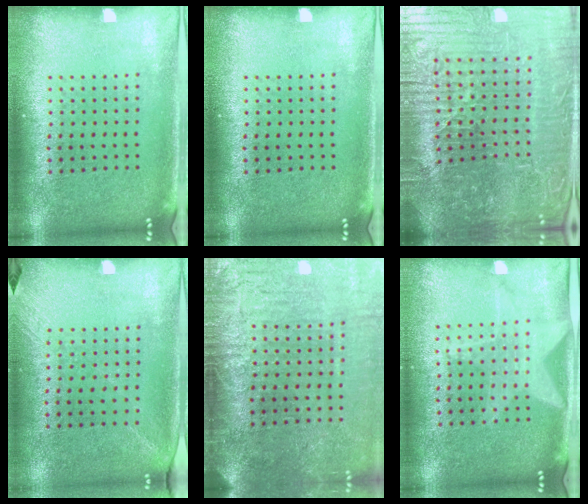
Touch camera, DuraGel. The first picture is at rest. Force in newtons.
{"total": 0.0}
{"total": 7.3, "press": 6.6, "slide": 3.1}
{"total": 1.2, "press": 0.9, "slide": 0.8}
{"total": 3.9, "press": 3.3, "slide": 2.1}
{"total": 1.4, "press": 1.4, "slide": 0.2}